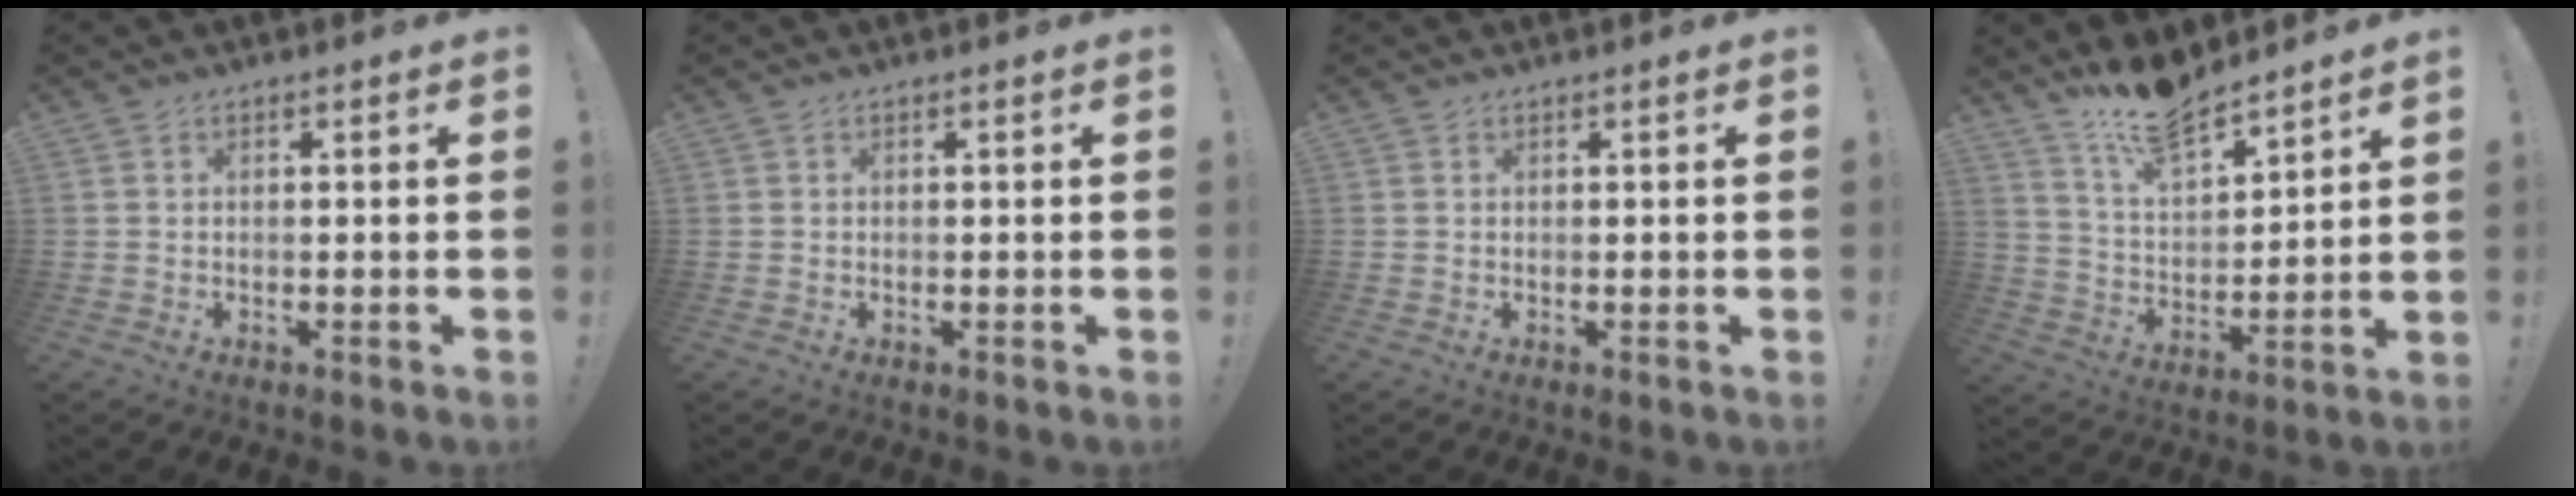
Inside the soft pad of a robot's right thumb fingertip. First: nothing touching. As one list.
[{"total": 0.0}, {"total": 0.0}, {"total": 12.9, "force": [11.3, 3.5, 5.1], "torque": [-0.106, -0.081, 0.207]}]